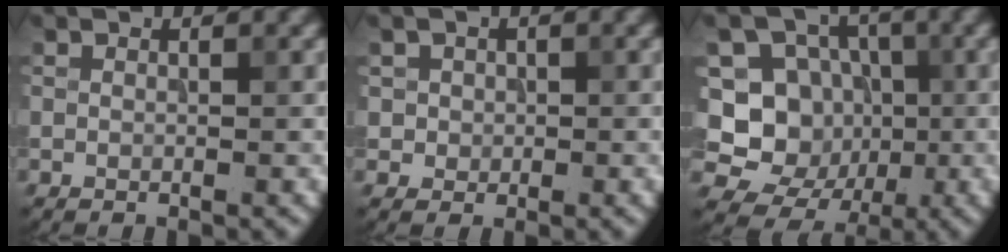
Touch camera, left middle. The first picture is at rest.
{"total": 2.0, "force": [0.5, 1.8, 0.6], "torque": [-0.012, 0.001, 0.017]}
{"total": 11.0, "force": [-1.2, 10.1, 4.3], "torque": [-0.098, 0.032, -0.041]}